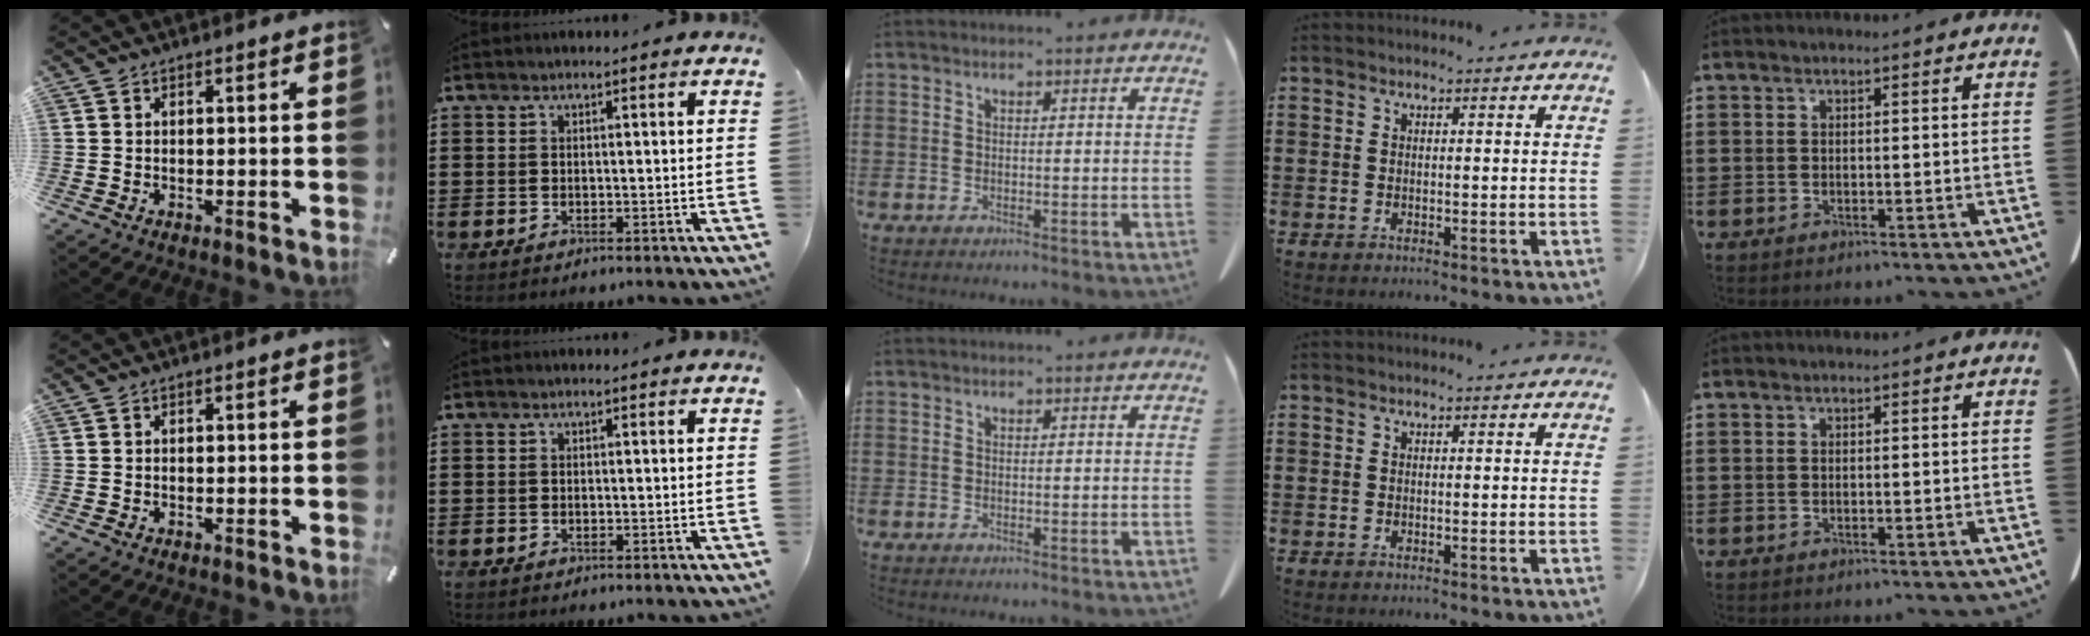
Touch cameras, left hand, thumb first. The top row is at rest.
{}